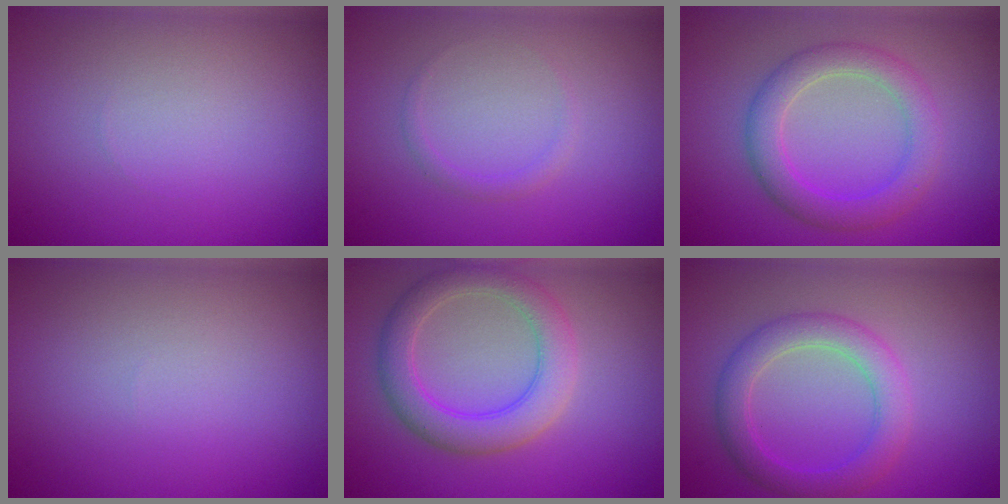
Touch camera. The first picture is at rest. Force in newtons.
{"total": 0.9, "press": 0.9, "slide": 0.0}
{"total": 4.0, "press": 4.0, "slide": 0.3}
{"total": 0.0}
{"total": 4.7, "press": 4.7, "slide": 0.4}
{"total": 3.8, "press": 3.8, "slide": 0.2}